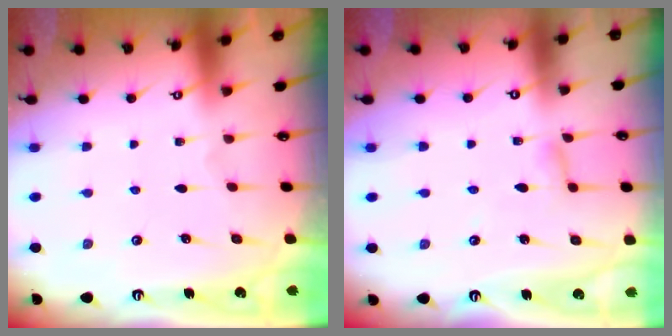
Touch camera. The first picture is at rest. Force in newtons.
{"total": 4.1, "press": 4.1, "slide": 0.4}